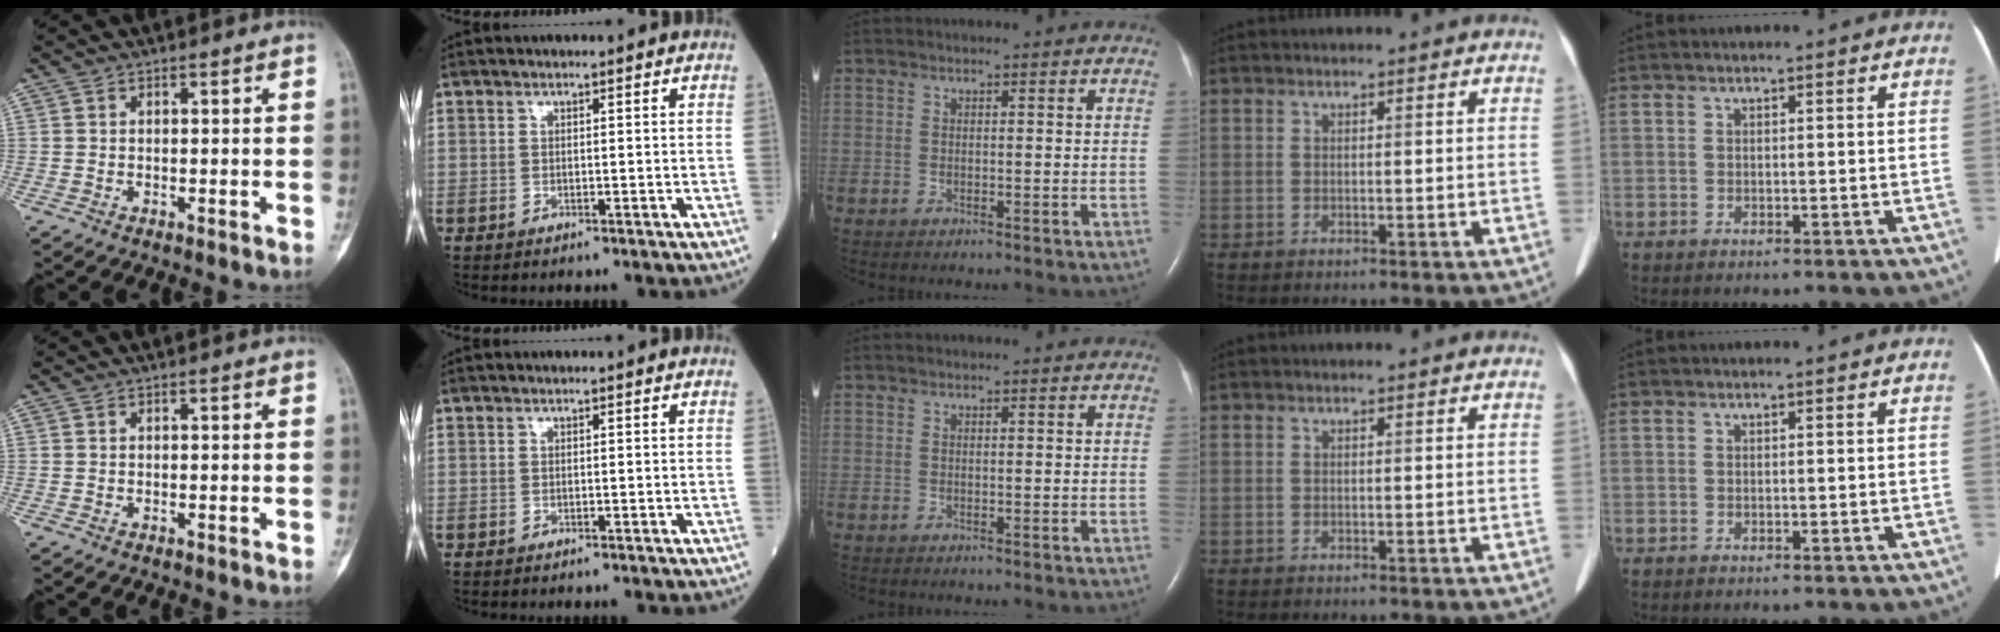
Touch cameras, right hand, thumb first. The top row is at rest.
{}